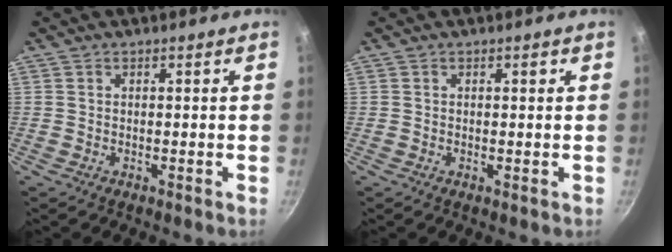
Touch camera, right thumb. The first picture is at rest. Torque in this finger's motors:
{"motor_torque": [0.09, -0.06, -0.04, 0.46, 0.06]}